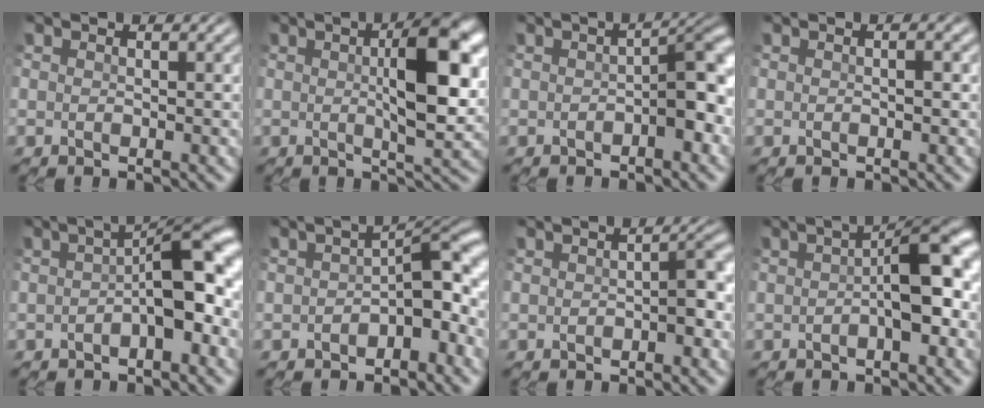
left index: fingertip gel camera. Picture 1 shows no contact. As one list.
[{"total": 7.6, "force": [1.3, 2.1, 7.2], "torque": [-0.116, 0.010, 0.020]}, {"total": 5.1, "force": [-0.8, 2.1, 4.5], "torque": [-0.062, 0.009, -0.014]}, {"total": 0.7, "force": [-0.2, 0.1, 0.6], "torque": [-0.012, 0.002, -0.001]}, {"total": 8.2, "force": [-0.1, 3.1, 7.6], "torque": [-0.115, 0.018, -0.006]}, {"total": 7.2, "force": [-1.6, 3.6, 6.1], "torque": [-0.083, 0.007, -0.029]}, {"total": 3.0, "force": [-0.6, 1.2, 2.7], "torque": [-0.040, 0.004, -0.009]}, {"total": 6.7, "force": [0.0, 2.3, 6.3], "torque": [-0.101, 0.014, -0.002]}]